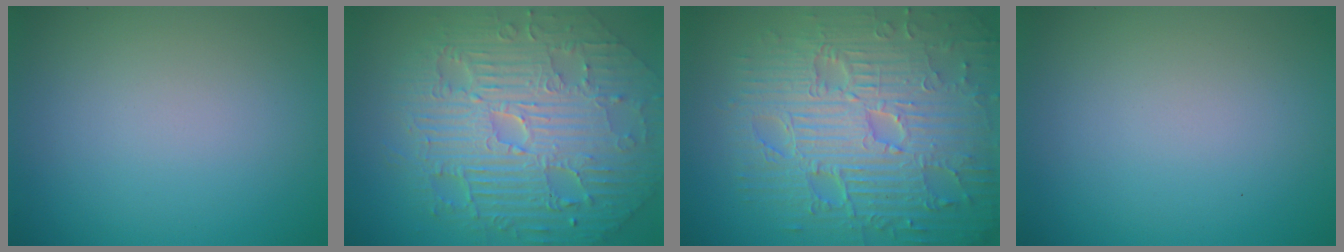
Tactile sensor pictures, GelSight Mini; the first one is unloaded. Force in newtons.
{"total": 11.1, "press": 7.2, "slide": 8.5}
{"total": 11.1, "press": 7.3, "slide": 8.4}
{"total": 0.0}